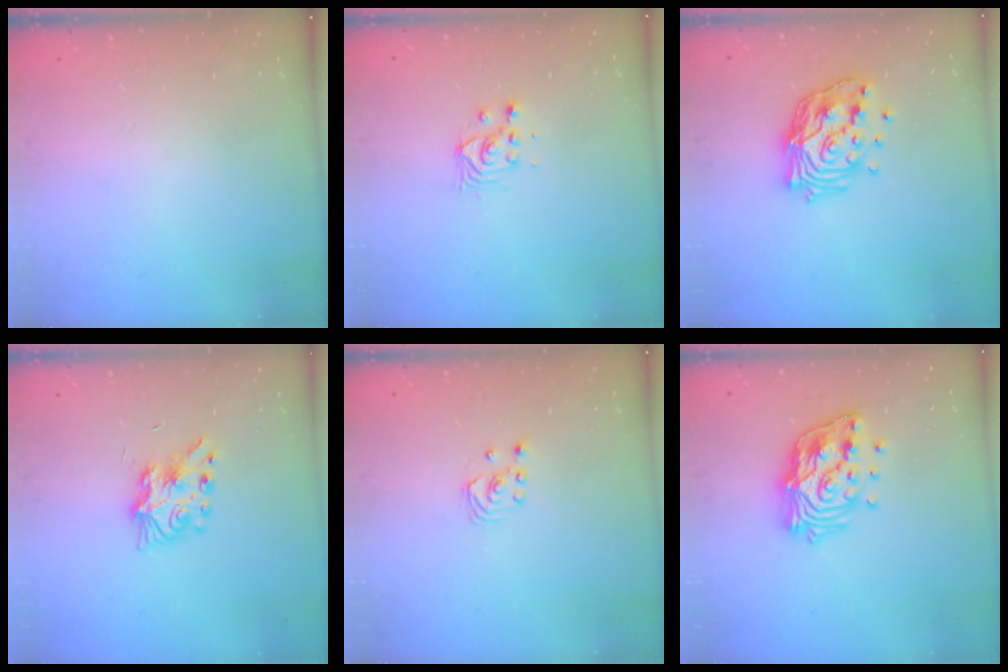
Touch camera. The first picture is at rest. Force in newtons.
{"total": 3.8, "press": 3.8, "slide": 0.2}
{"total": 14.8, "press": 14.8, "slide": 1.2}
{"total": 7.6, "press": 7.6, "slide": 0.6}
{"total": 1.8, "press": 1.8, "slide": 0.2}
{"total": 15.1, "press": 15.1, "slide": 1.2}